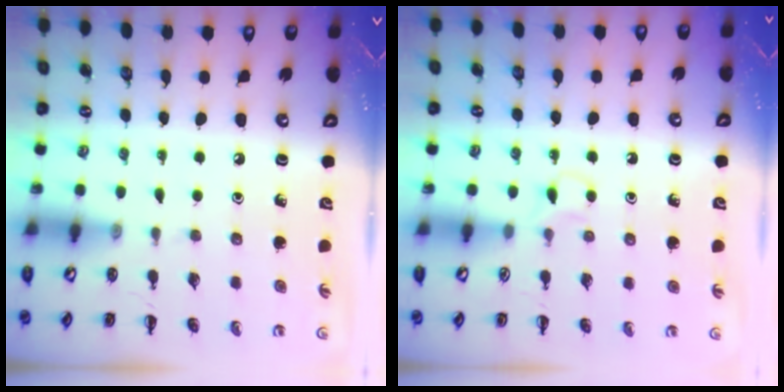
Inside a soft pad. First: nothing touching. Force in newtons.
{"total": 2.8, "press": 2.6, "slide": 1.2}